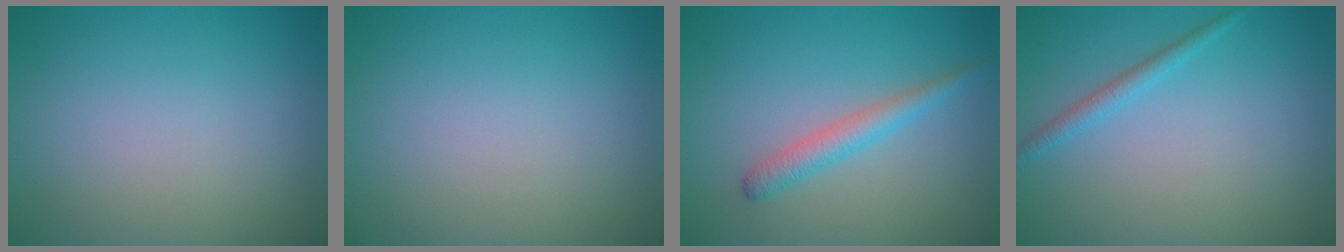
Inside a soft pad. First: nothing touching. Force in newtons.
{"total": 0.0}
{"total": 2.3, "press": 2.3, "slide": 0.0}
{"total": 1.5, "press": 1.5, "slide": 0.1}